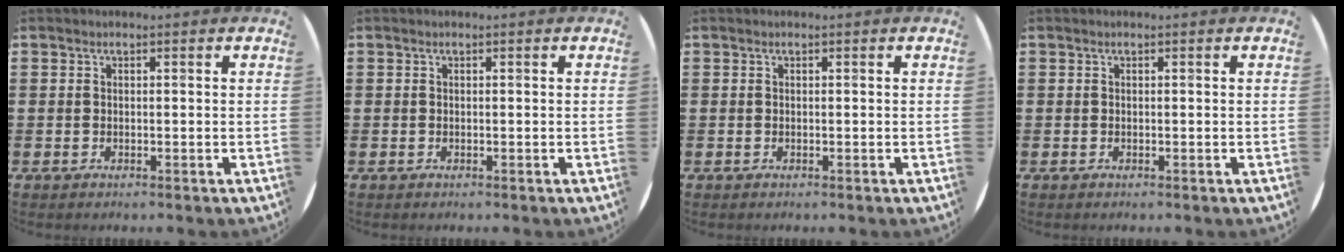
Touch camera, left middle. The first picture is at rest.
{"total": 0.0}
{"total": 0.0}
{"total": 0.0}